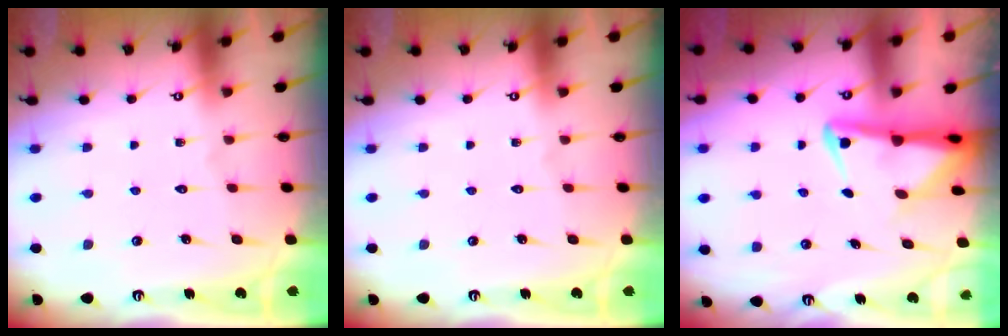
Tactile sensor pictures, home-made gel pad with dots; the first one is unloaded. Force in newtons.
{"total": 0.0}
{"total": 4.4, "press": 4.2, "slide": 1.1}